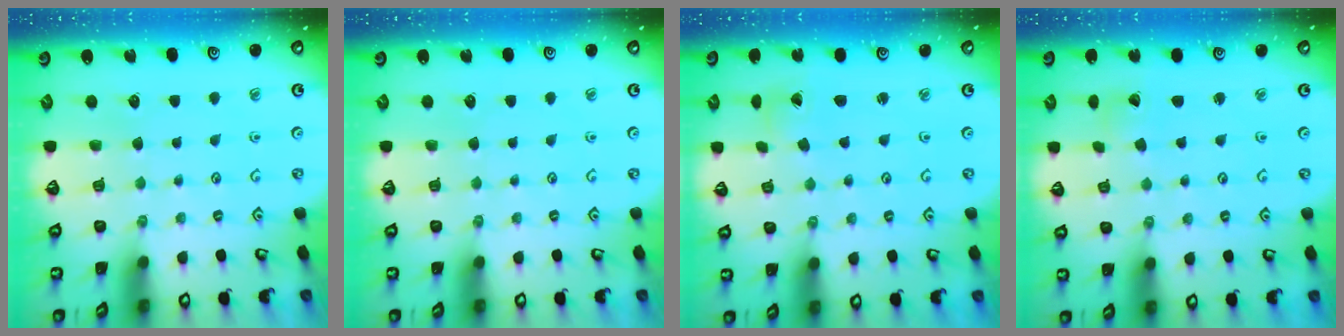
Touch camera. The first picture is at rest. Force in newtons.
{"total": 0.0}
{"total": 1.5, "press": 1.5, "slide": 0.1}
{"total": 0.8, "press": 0.8, "slide": 0.0}